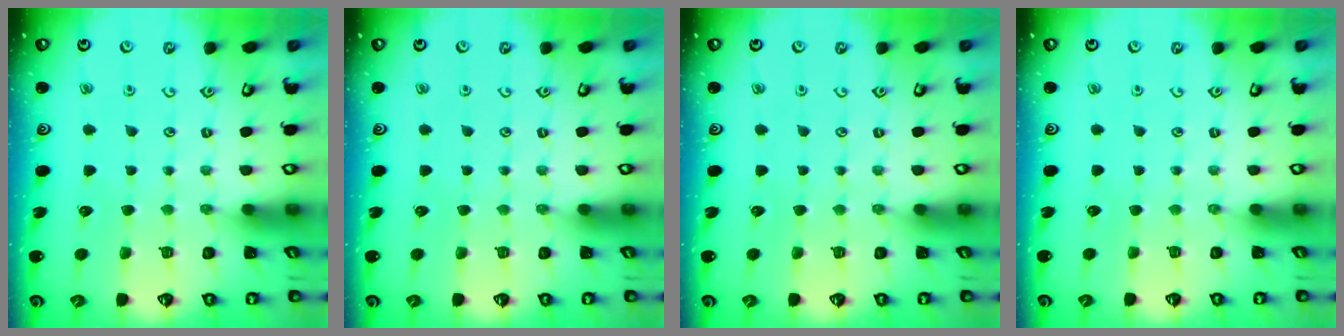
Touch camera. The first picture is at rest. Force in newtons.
{"total": 0.0}
{"total": 0.0}
{"total": 0.0}